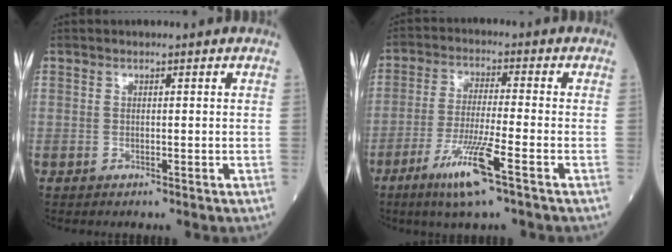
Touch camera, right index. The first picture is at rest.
{"total": 9.3, "force": [-5.0, -0.3, 7.8], "torque": [-0.156, -0.022, -0.094]}